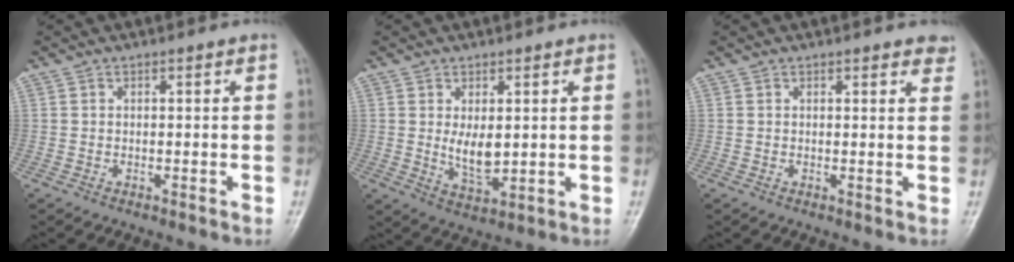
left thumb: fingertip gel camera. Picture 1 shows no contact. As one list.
[{"total": 6.1, "force": [0.8, 3.2, 5.1], "torque": [-0.073, -0.017, 0.023]}, {"total": 3.2, "force": [2.4, 1.2, 1.8], "torque": [-0.002, -0.004, 0.022]}]